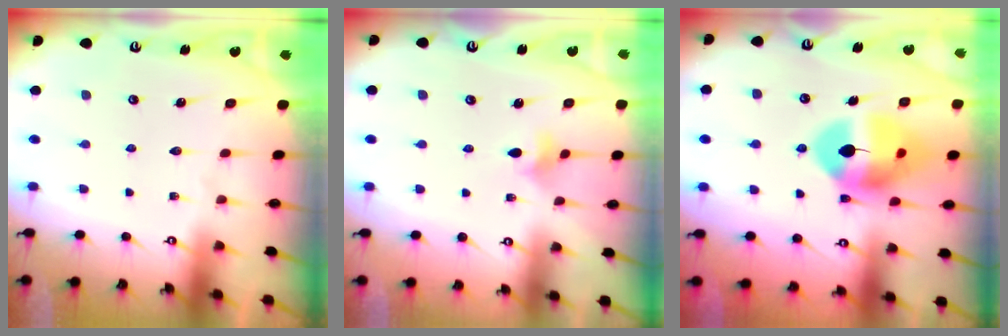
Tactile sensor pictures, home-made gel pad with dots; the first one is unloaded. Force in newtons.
{"total": 5.1, "press": 5.0, "slide": 0.8}
{"total": 13.6, "press": 13.5, "slide": 1.7}